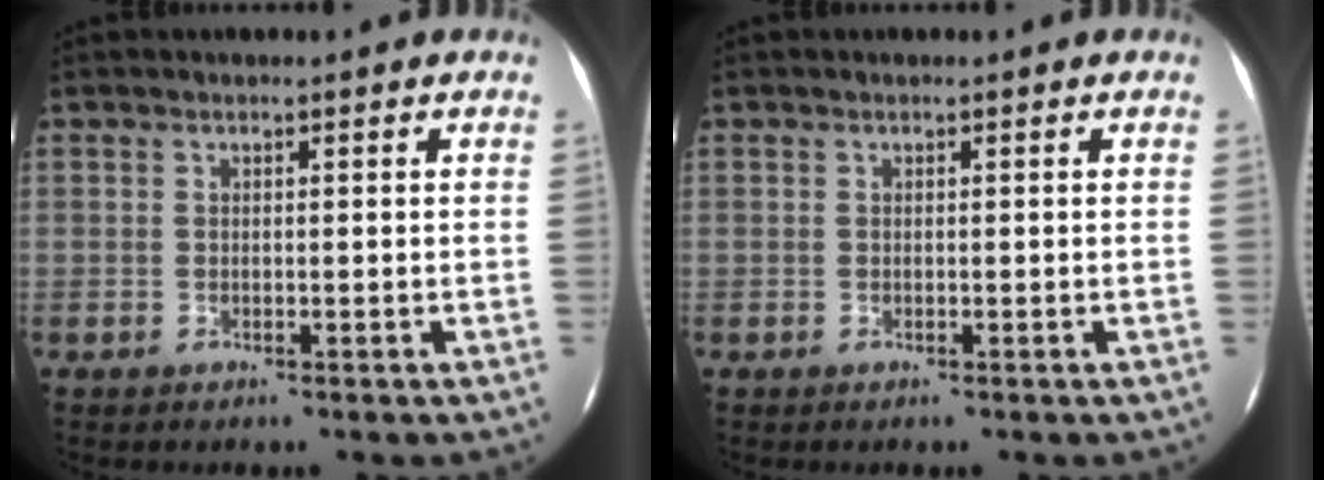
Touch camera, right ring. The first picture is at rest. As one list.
[{"total": 0.0}]